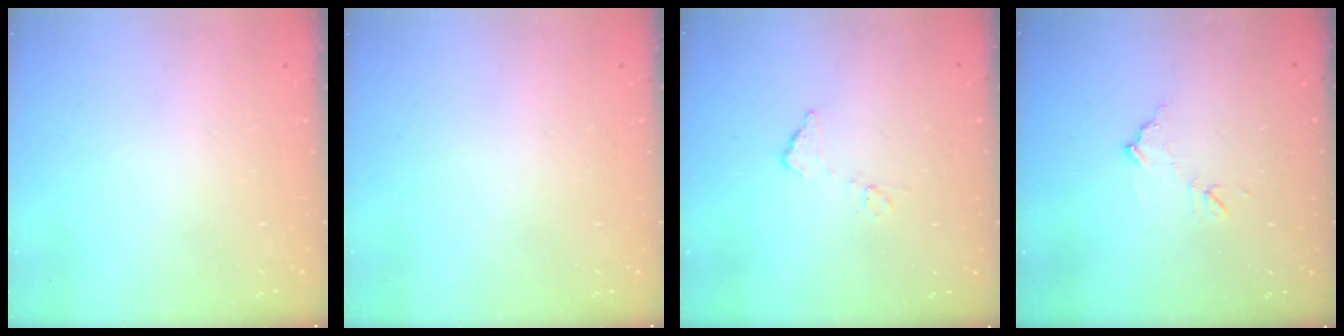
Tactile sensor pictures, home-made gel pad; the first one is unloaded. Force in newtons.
{"total": 0.0}
{"total": 6.4, "press": 6.4, "slide": 0.4}
{"total": 7.9, "press": 7.9, "slide": 0.3}